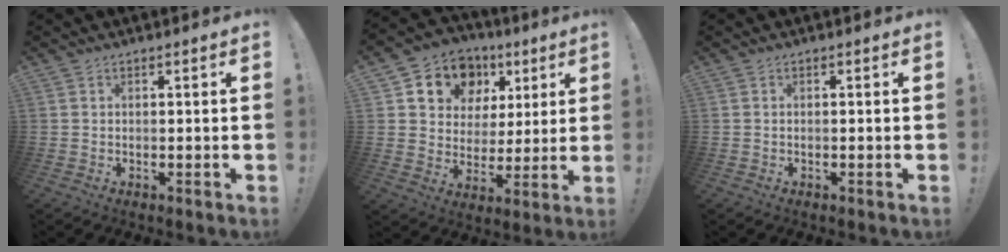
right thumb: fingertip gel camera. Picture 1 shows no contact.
{"total": 13.4, "force": [6.5, 10.6, 5.1], "torque": [-0.076, -0.030, 0.128]}
{"total": 0.7, "force": [-0.3, -0.4, 0.4], "torque": [-0.010, -0.001, -0.005]}